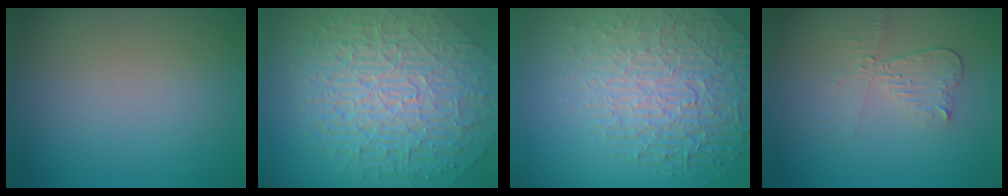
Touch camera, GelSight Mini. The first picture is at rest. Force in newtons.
{"total": 10.2, "press": 6.6, "slide": 7.7}
{"total": 6.2, "press": 5.1, "slide": 3.5}
{"total": 2.5, "press": 2.3, "slide": 0.9}